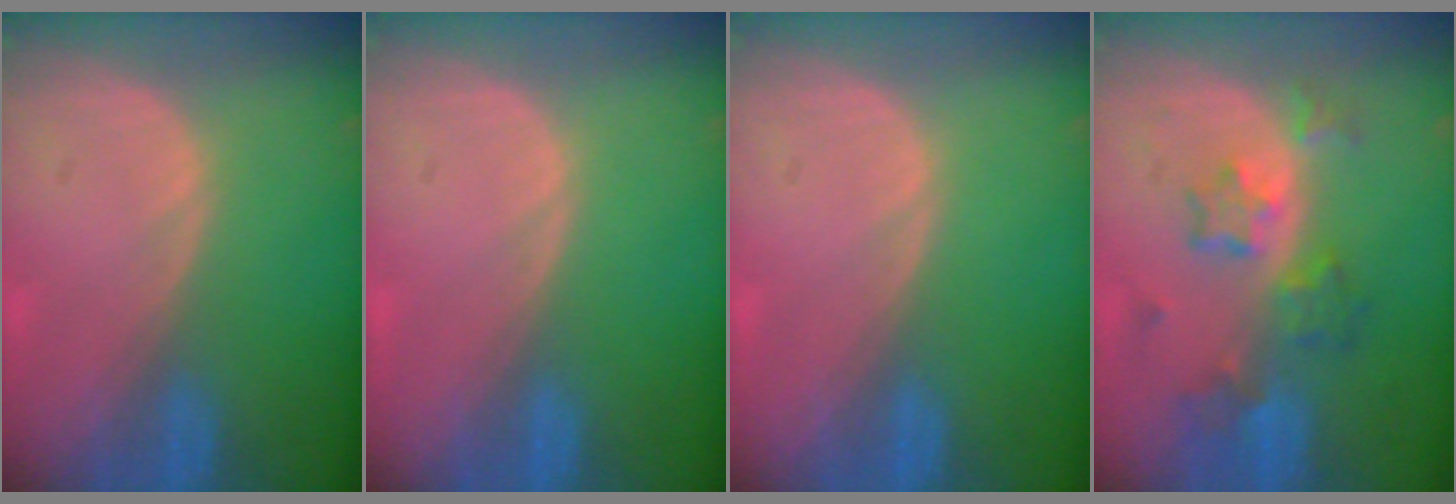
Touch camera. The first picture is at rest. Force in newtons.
{"total": 0.0}
{"total": 0.0}
{"total": 7.3, "press": 6.5, "slide": 3.3}